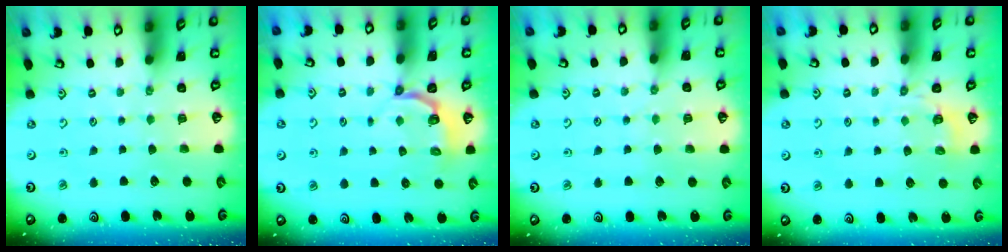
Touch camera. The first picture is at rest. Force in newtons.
{"total": 4.7, "press": 4.2, "slide": 2.3}
{"total": 2.9, "press": 2.9, "slide": 0.2}
{"total": 2.8, "press": 2.2, "slide": 1.8}